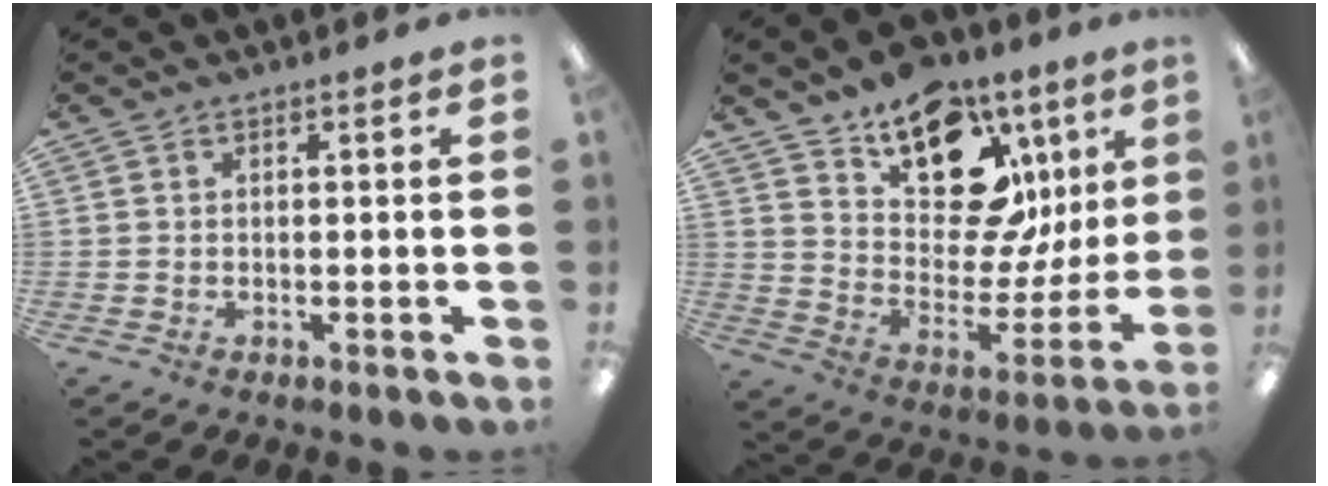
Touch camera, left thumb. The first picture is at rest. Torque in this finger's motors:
{"motor_torque": [2.00, 3.06, 1.29, -1.48, 0.08]}